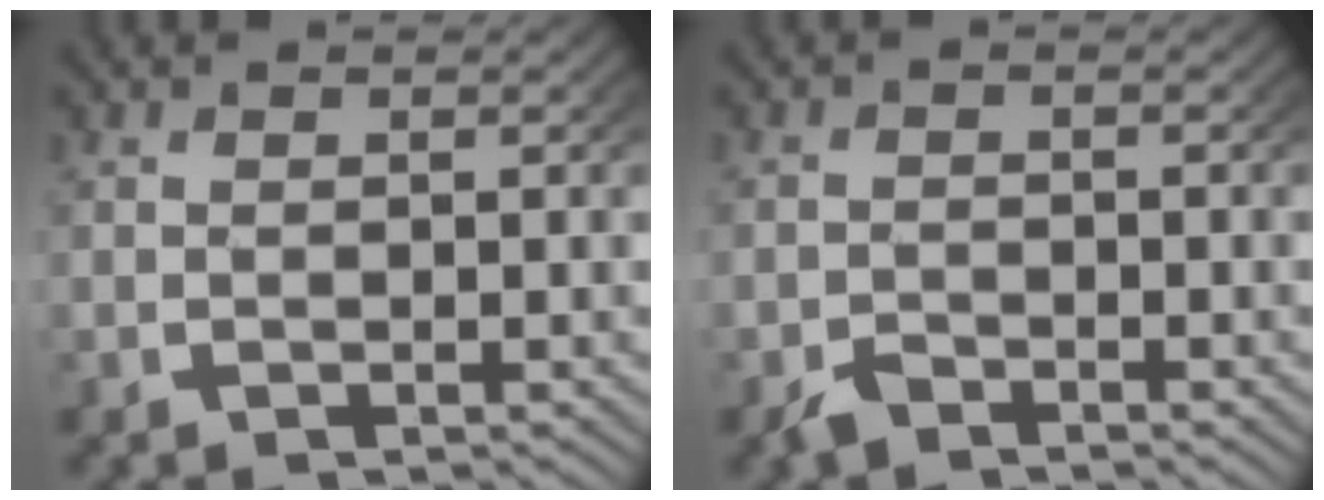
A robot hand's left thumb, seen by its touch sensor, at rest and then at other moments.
{"total": 1.6, "force": [-1.5, 0.5, 0.3], "torque": [-0.005, -0.006, -0.030]}